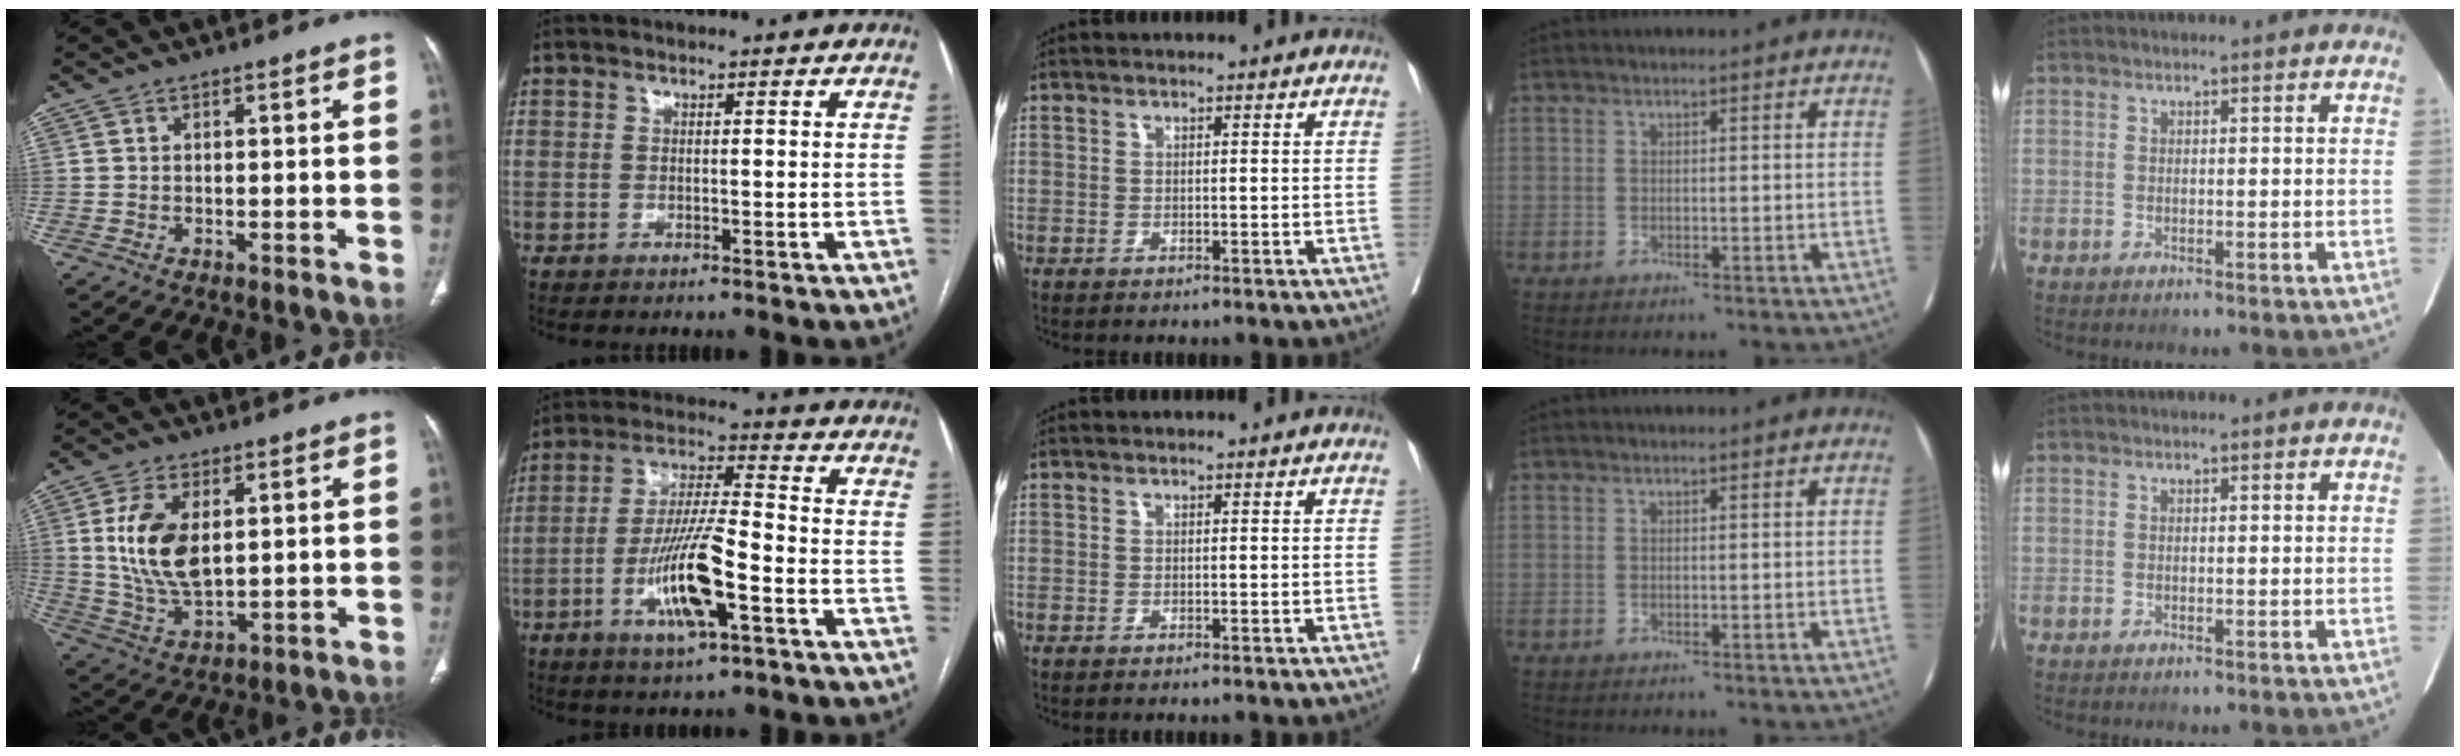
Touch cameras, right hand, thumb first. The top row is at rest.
{"thumb": {"total": 12.3, "force": [2.3, 6.7, 10.0], "torque": [-0.194, -0.014, 0.053]}, "index": {"total": 12.2, "force": [-4.6, 1.8, 11.1], "torque": [-0.219, -0.006, -0.083]}}